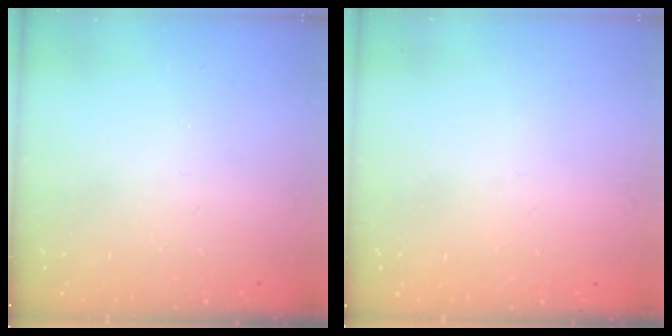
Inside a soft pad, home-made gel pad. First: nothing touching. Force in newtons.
{"total": 1.6, "press": 1.5, "slide": 0.1}